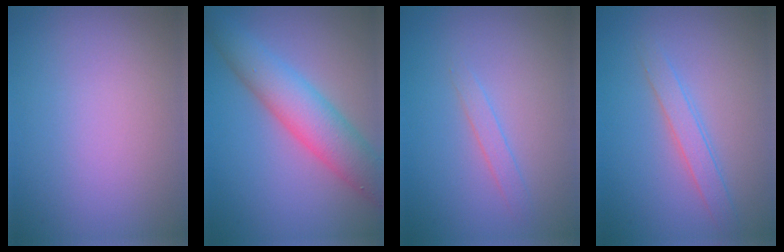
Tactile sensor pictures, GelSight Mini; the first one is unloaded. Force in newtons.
{"total": 6.3, "press": 6.3, "slide": 0.4}
{"total": 1.2, "press": 1.2, "slide": 0.1}
{"total": 2.0, "press": 2.0, "slide": 0.1}